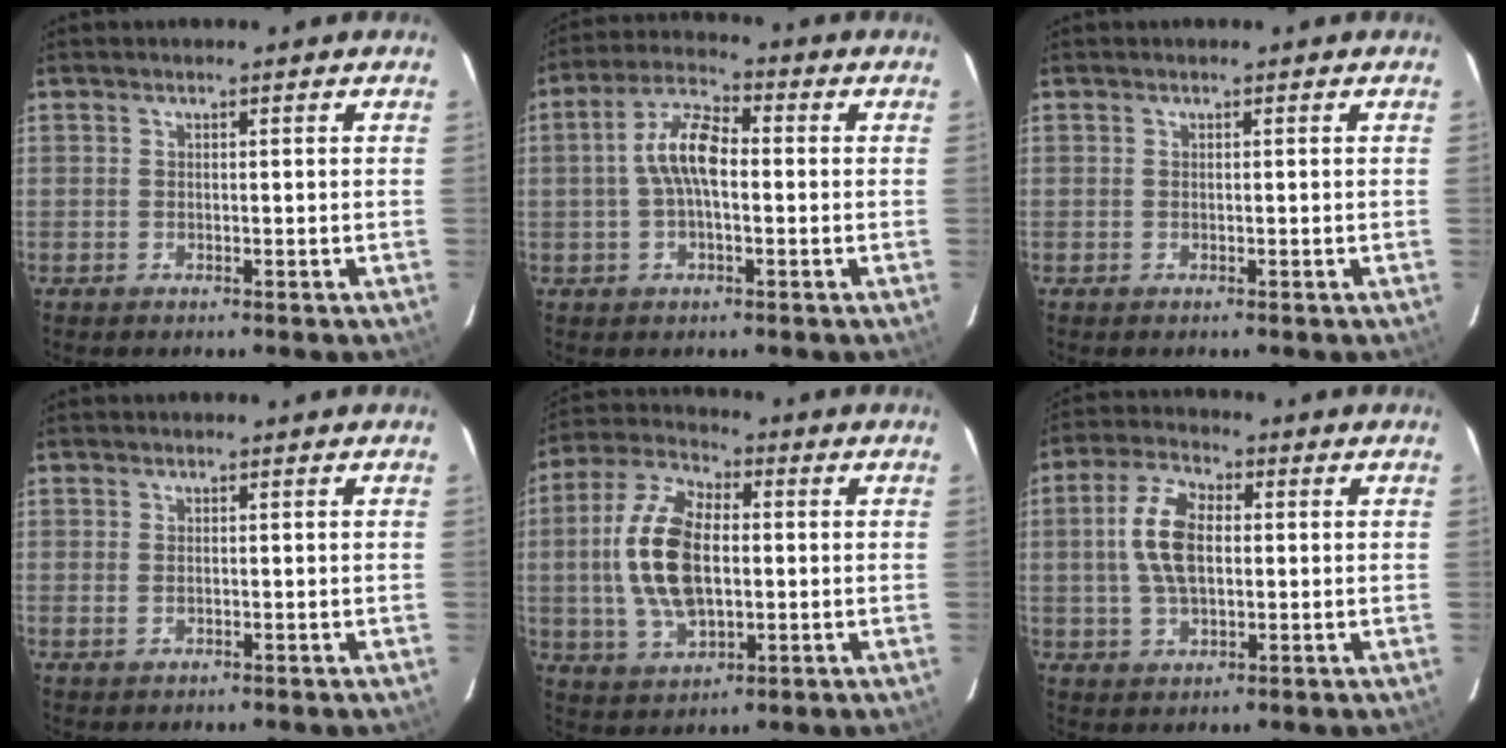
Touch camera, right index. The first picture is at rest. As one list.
[{"total": 8.2, "force": [-0.3, 3.4, 7.4], "torque": [-0.151, 0.021, -0.009]}, {"total": 0.0}, {"total": 1.0, "force": [-0.2, 0.5, 0.8], "torque": [-0.018, -0.001, -0.001]}, {"total": 14.9, "force": [-0.1, 7.7, 12.7], "torque": [-0.266, 0.012, 0.000]}, {"total": 9.2, "force": [0.6, 4.8, 7.8], "torque": [-0.159, 0.016, 0.014]}]